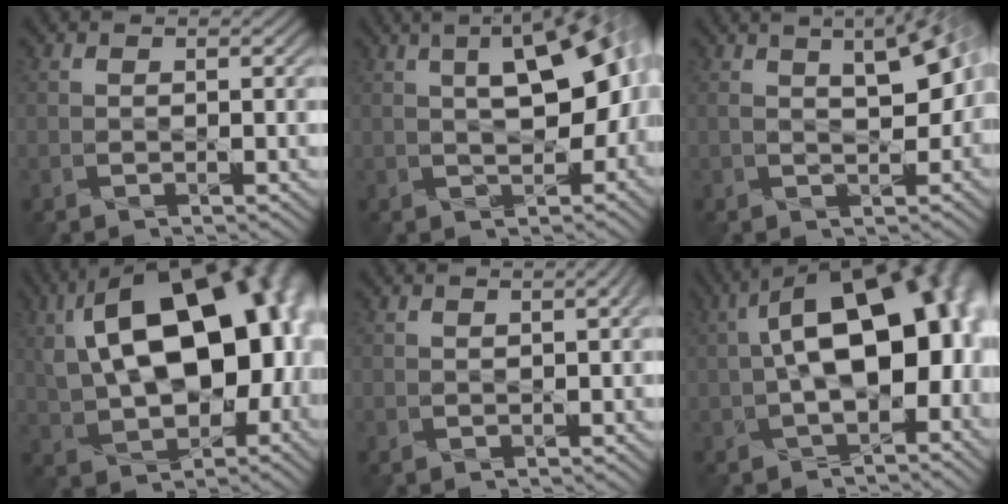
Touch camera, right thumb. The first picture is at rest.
{"total": 10.8, "force": [1.5, 5.0, 9.5], "torque": [-0.133, -0.003, 0.025]}
{"total": 7.9, "force": [1.7, 3.1, 7.1], "torque": [-0.110, 0.001, 0.025]}
{"total": 19.2, "force": [3.6, 10.4, 15.7], "torque": [-0.244, 0.020, 0.045]}
{"total": 2.4, "force": [-0.5, 1.1, 2.0], "torque": [-0.021, -0.009, 0.002]}
{"total": 15.5, "force": [0.9, 8.1, 13.2], "torque": [-0.182, -0.003, 0.028]}